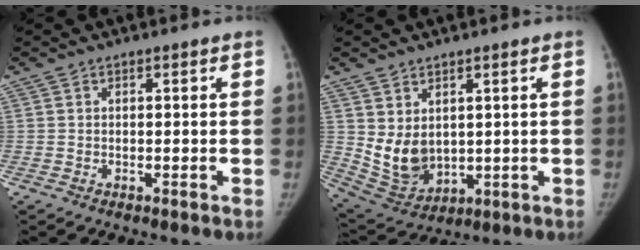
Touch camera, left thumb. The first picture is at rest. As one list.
[{"total": 8.8, "force": [1.8, 6.4, 5.8], "torque": [-0.086, -0.024, 0.060]}]